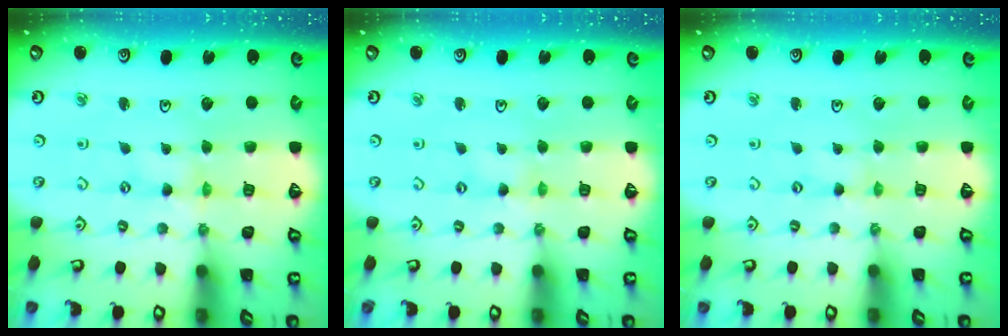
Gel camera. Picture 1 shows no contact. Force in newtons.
{"total": 0.0}
{"total": 0.0}